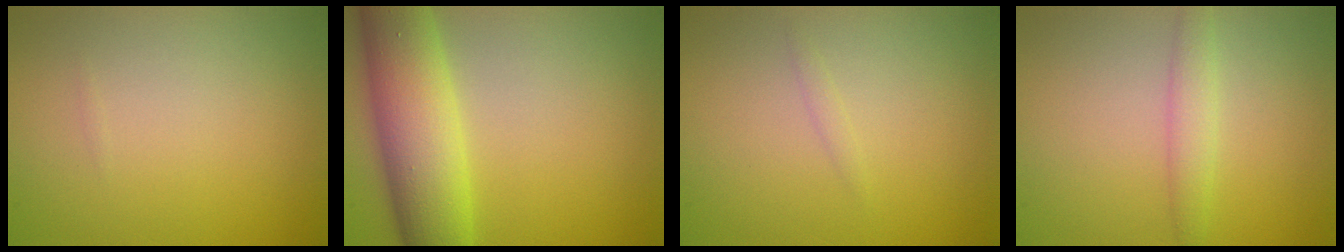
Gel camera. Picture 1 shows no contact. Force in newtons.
{"total": 8.8, "press": 8.8, "slide": 0.2}
{"total": 0.5, "press": 0.5, "slide": 0.1}
{"total": 1.8, "press": 1.8, "slide": 0.1}